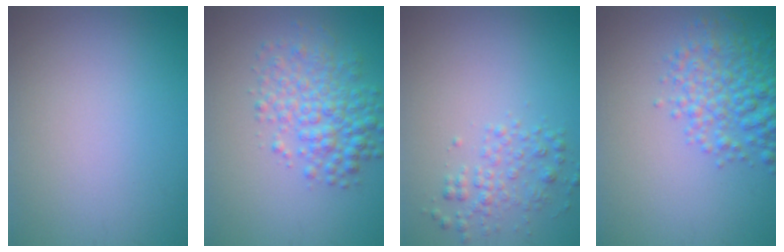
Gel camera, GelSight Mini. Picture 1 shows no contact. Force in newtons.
{"total": 4.5, "press": 4.5, "slide": 0.1}
{"total": 2.2, "press": 2.2, "slide": 0.1}
{"total": 5.0, "press": 5.0, "slide": 0.2}